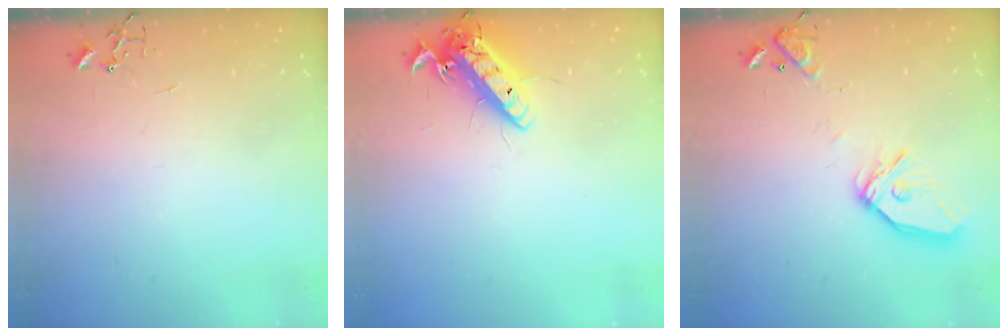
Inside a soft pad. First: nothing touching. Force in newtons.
{"total": 14.8, "press": 14.5, "slide": 2.8}
{"total": 14.7, "press": 14.6, "slide": 1.9}